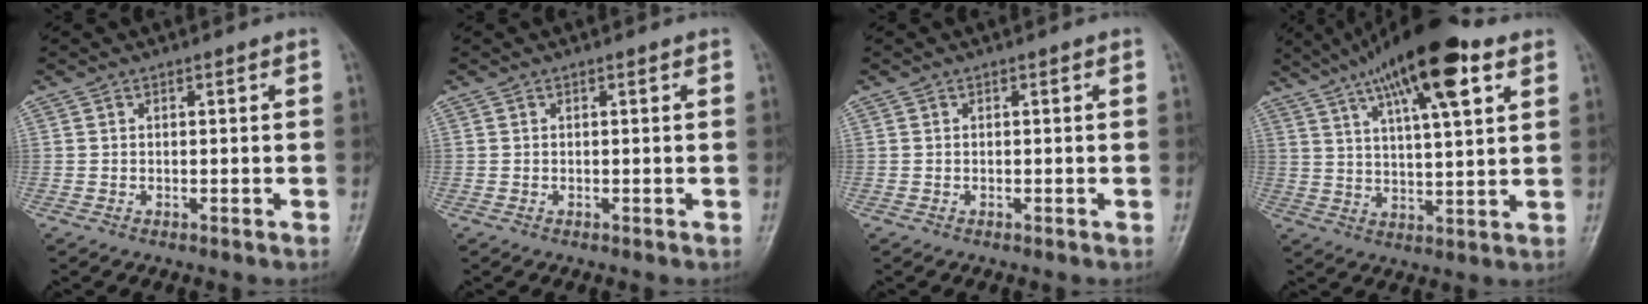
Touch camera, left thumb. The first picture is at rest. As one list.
[{"total": 0.0}, {"total": 0.0}, {"total": 17.7, "force": [9.8, 4.8, 13.9], "torque": [-0.217, -0.016, 0.161]}]